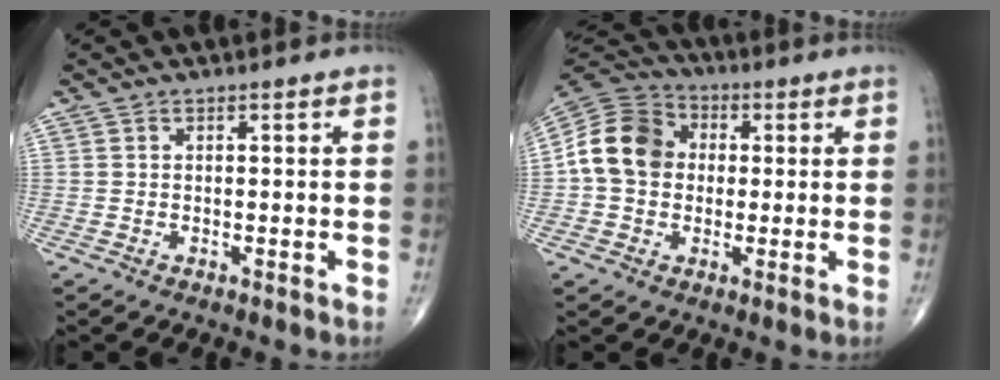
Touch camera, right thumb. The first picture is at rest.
{"total": 12.3, "force": [0.7, 10.0, 7.0], "torque": [-0.113, 0.027, 0.001]}